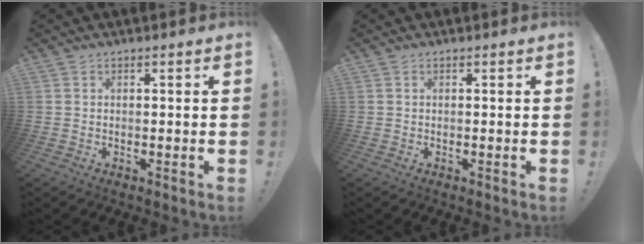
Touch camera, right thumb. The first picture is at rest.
{"total": 0.0}